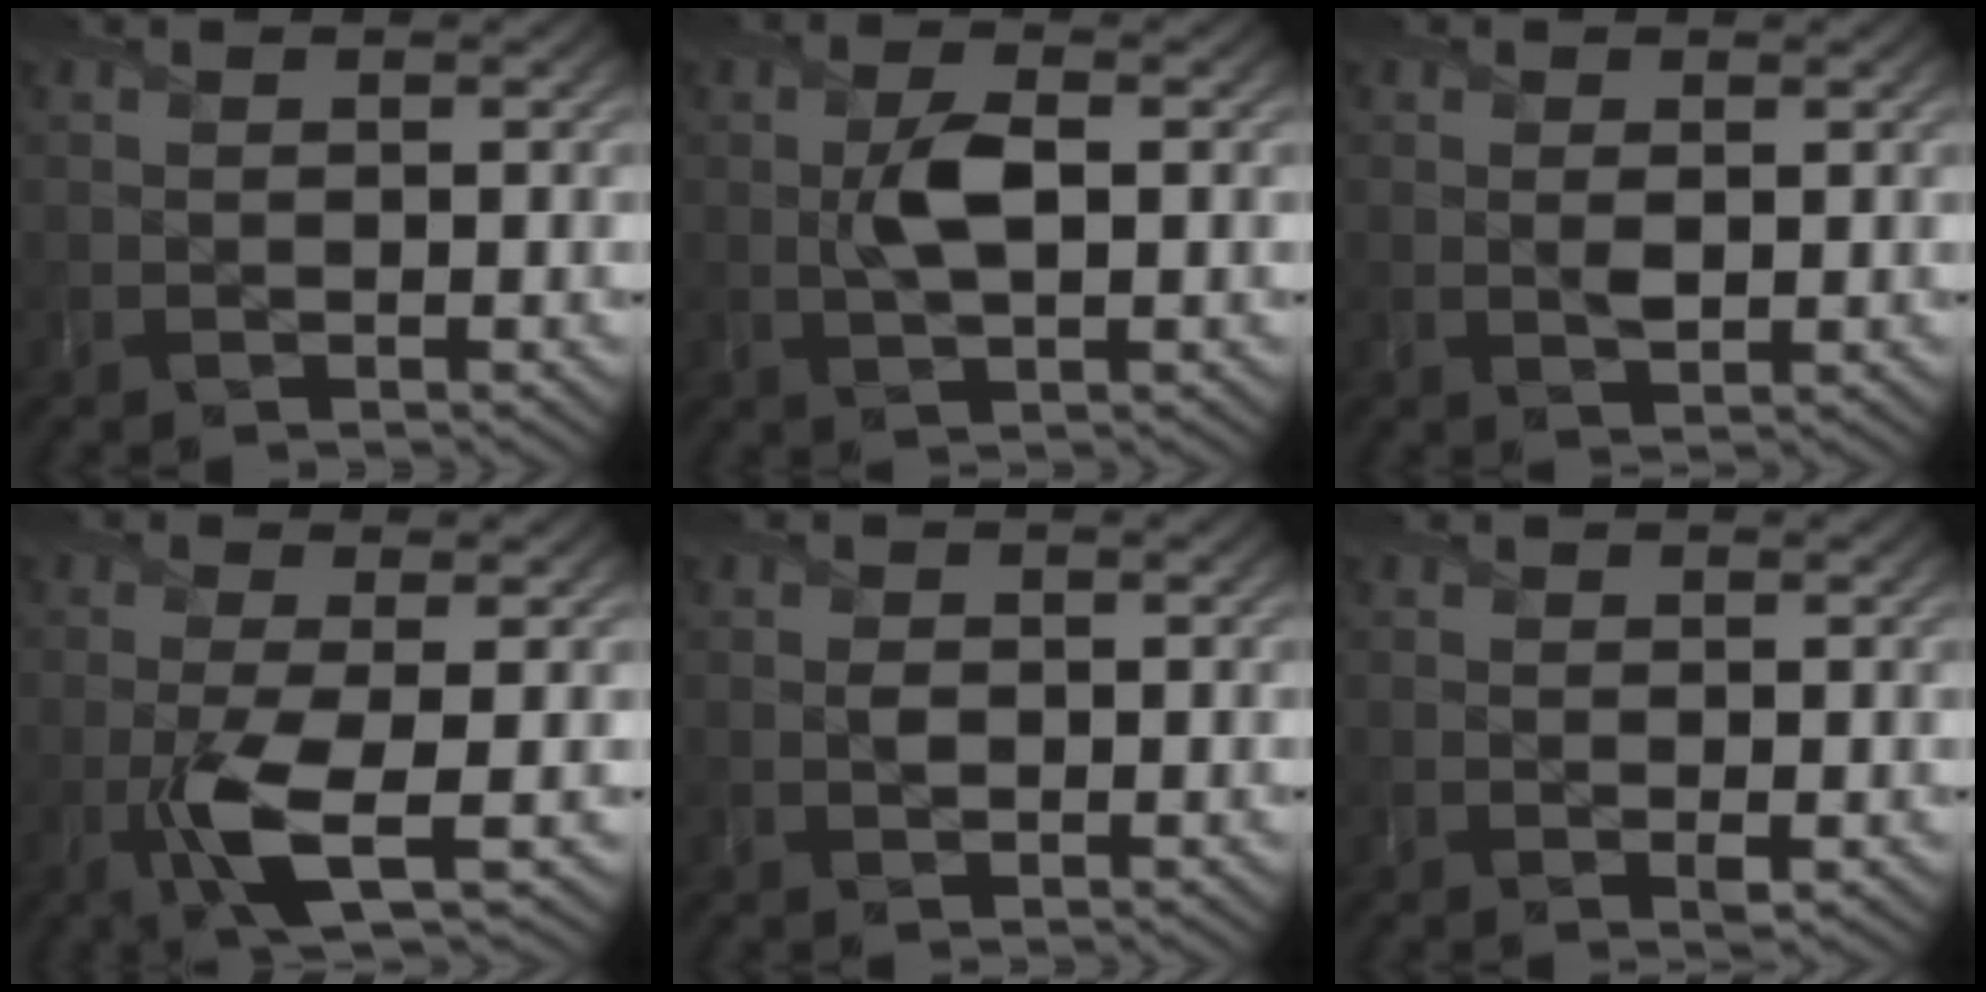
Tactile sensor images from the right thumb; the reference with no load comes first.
{"total": 4.4, "force": [0.3, 2.0, 3.9], "torque": [-0.085, 0.002, 0.003]}
{"total": 1.5, "force": [0.3, 0.8, 1.2], "torque": [-0.026, -0.007, 0.007]}
{"total": 5.9, "force": [-1.6, 1.2, 5.5], "torque": [-0.112, -0.001, -0.039]}
{"total": 1.1, "force": [0.0, 0.9, 0.6], "torque": [-0.013, -0.005, -0.004]}
{"total": 0.9, "force": [-0.2, 0.6, 0.7], "torque": [-0.014, -0.009, -0.004]}